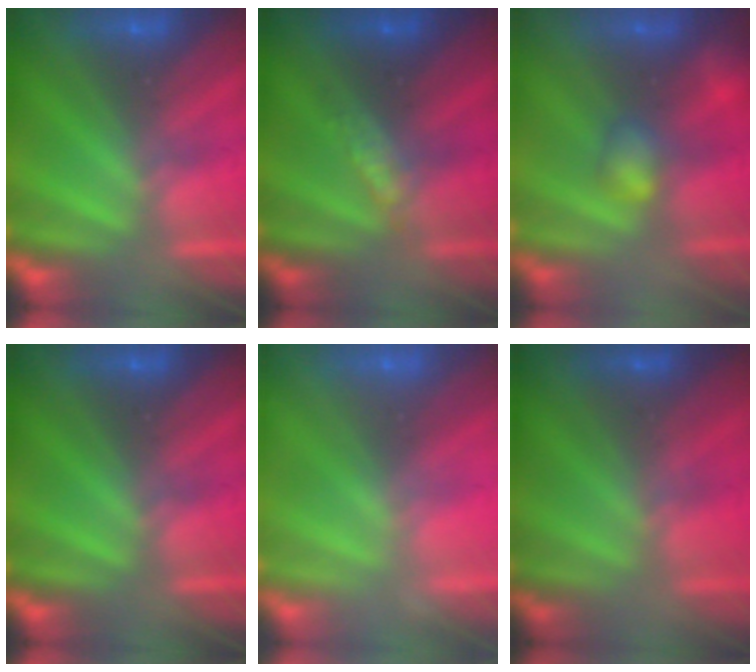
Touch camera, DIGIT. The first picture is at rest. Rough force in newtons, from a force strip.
{"total": 2.9}
{"total": 2.9}
{"total": 0.0}
{"total": 2.4}
{"total": 1.5}